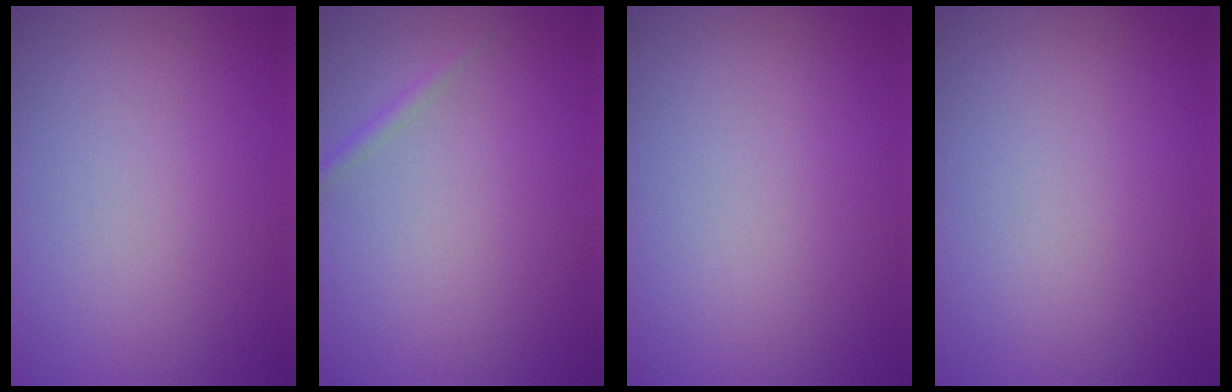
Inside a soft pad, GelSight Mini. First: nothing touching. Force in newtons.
{"total": 0.7, "press": 0.7, "slide": 0.0}
{"total": 0.0}
{"total": 0.0}